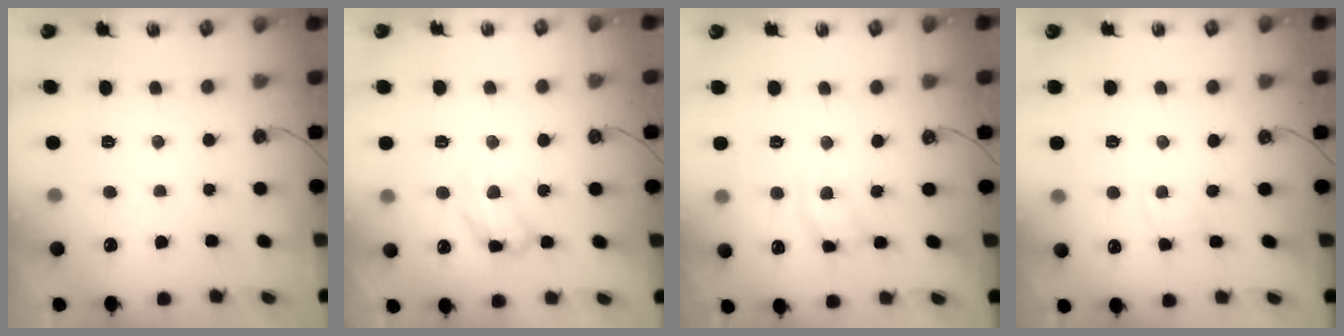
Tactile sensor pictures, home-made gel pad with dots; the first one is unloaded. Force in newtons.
{"total": 11.4, "press": 11.3, "slide": 1.1}
{"total": 10.8, "press": 10.8, "slide": 0.7}
{"total": 2.9, "press": 2.9, "slide": 0.5}